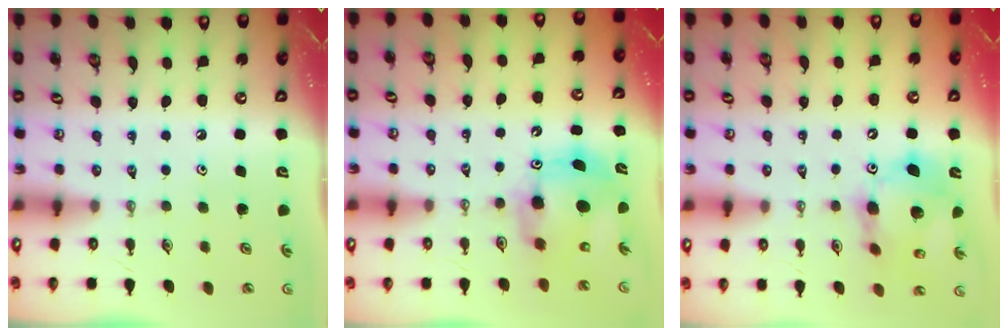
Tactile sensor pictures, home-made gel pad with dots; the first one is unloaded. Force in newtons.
{"total": 9.8, "press": 9.8, "slide": 1.1}
{"total": 15.2, "press": 15.1, "slide": 1.8}